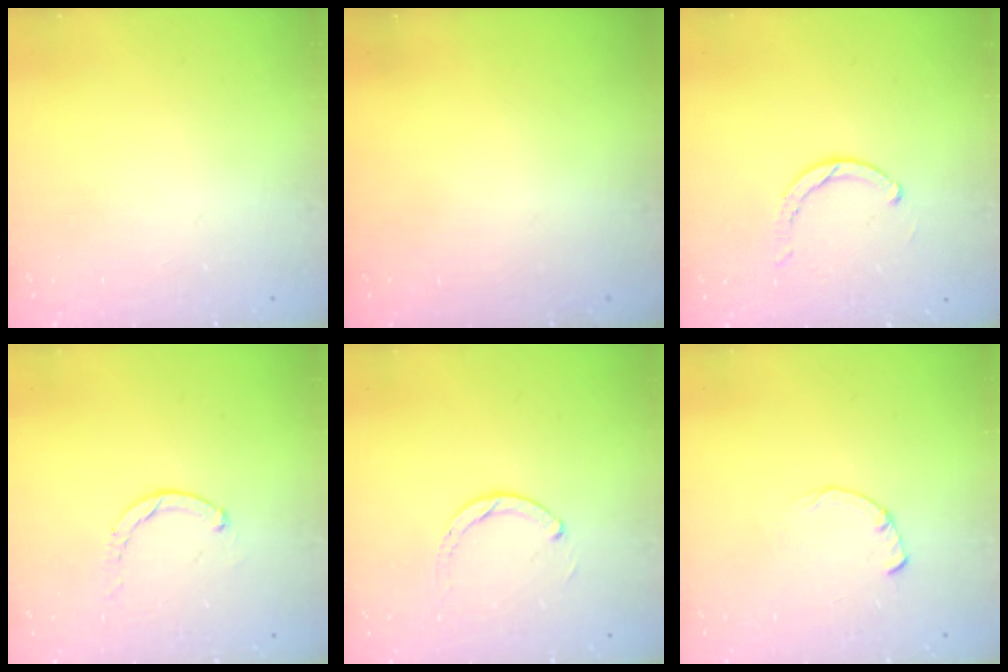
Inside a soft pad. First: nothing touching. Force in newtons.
{"total": 0.0}
{"total": 2.8, "press": 2.7, "slide": 0.3}
{"total": 0.6, "press": 0.6, "slide": 0.2}
{"total": 2.5, "press": 2.5, "slide": 0.3}
{"total": 0.8, "press": 0.8, "slide": 0.2}